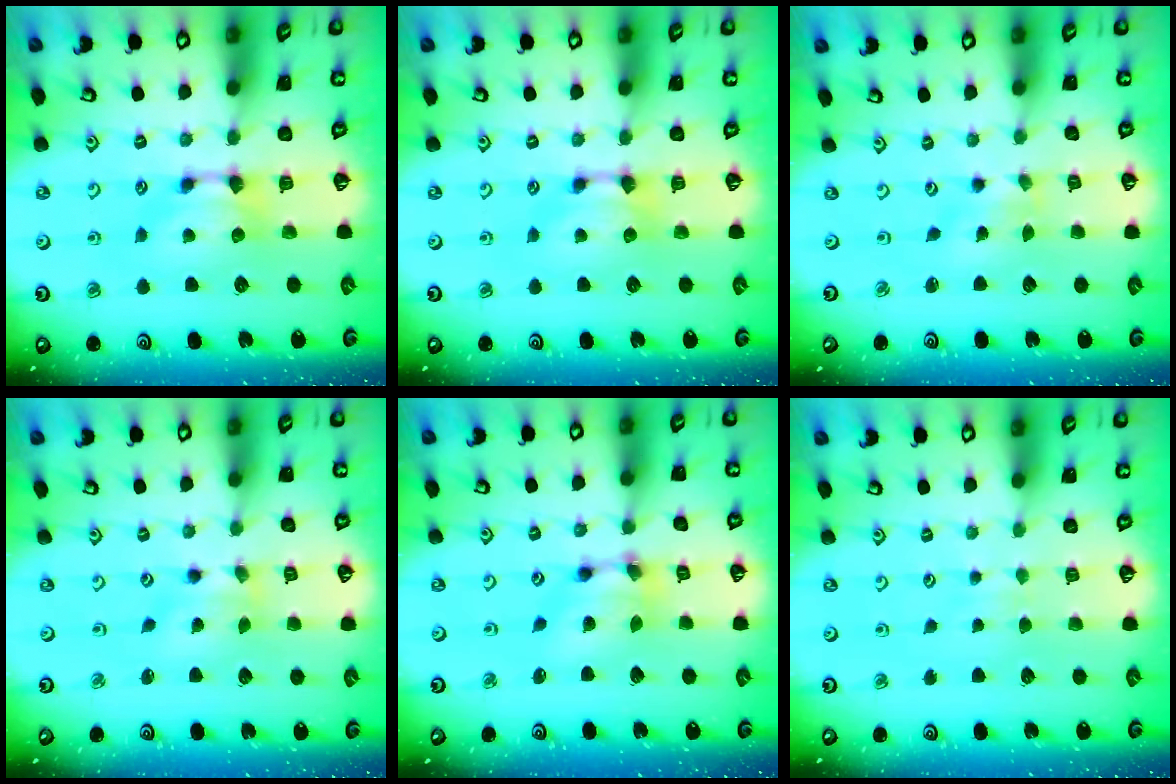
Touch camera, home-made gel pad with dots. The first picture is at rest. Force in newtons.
{"total": 0.0}
{"total": 3.4, "press": 3.2, "slide": 1.0}
{"total": 1.3, "press": 0.4, "slide": 1.3}
{"total": 6.4, "press": 6.0, "slide": 2.2}
{"total": 3.9, "press": 3.9, "slide": 0.4}